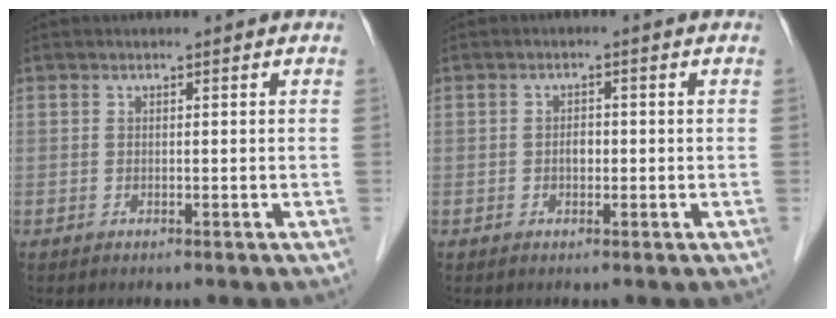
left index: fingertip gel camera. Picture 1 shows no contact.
{"total": 1.5, "force": [-0.3, 0.9, 1.1], "torque": [-0.018, 0.004, -0.004]}